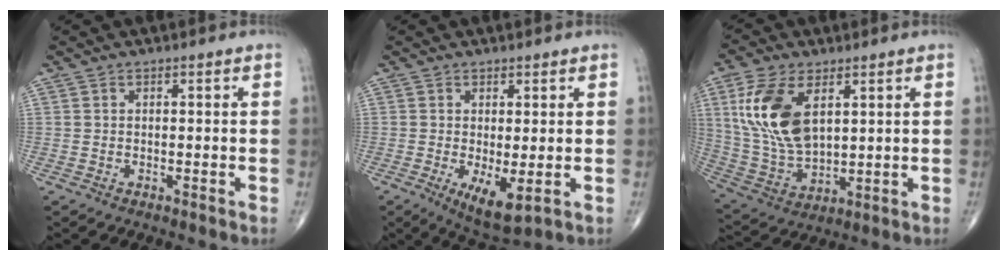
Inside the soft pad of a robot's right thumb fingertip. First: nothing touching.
{"total": 6.3, "force": [-1.2, 2.2, 5.8], "torque": [-0.098, -0.020, -0.010]}
{"total": 15.2, "force": [5.0, 8.2, 11.8], "torque": [-0.236, -0.017, 0.107]}